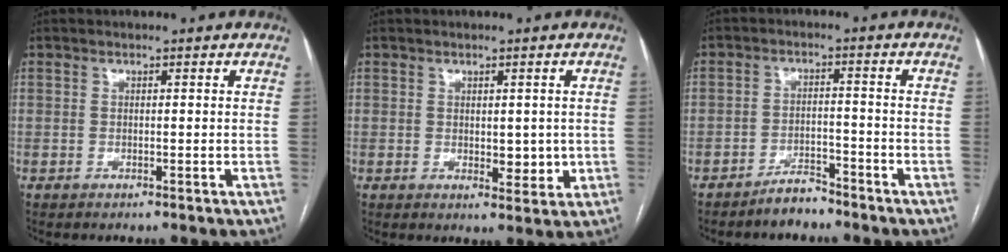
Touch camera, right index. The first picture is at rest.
{"total": 3.6, "force": [-0.1, 2.2, 2.8], "torque": [-0.030, -0.005, 0.006]}
{"total": 3.9, "force": [-3.6, 1.2, 1.1], "torque": [-0.016, 0.000, -0.062]}